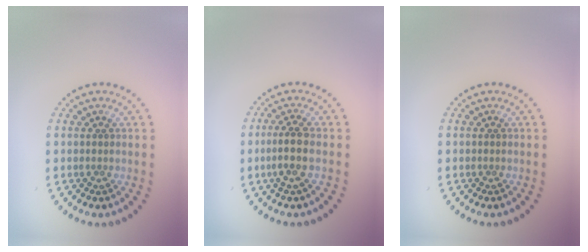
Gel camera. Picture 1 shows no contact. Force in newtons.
{"total": 2.5, "press": 2.2, "slide": 1.1}
{"total": 0.0}